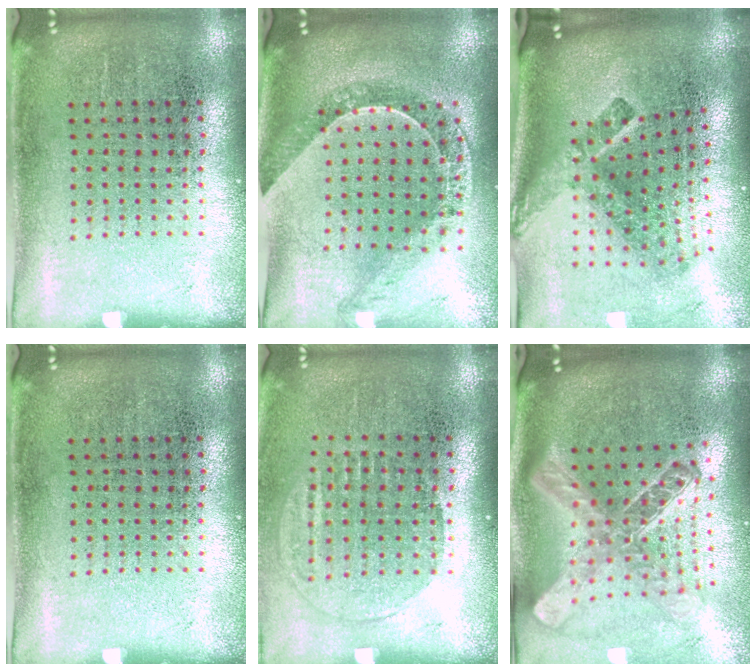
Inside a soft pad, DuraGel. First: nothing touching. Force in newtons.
{"total": 1.1, "press": 1.1, "slide": 0.2}
{"total": 2.7, "press": 1.7, "slide": 2.1}
{"total": 0.0}
{"total": 1.4, "press": 1.2, "slide": 0.7}
{"total": 2.7, "press": 2.0, "slide": 1.8}